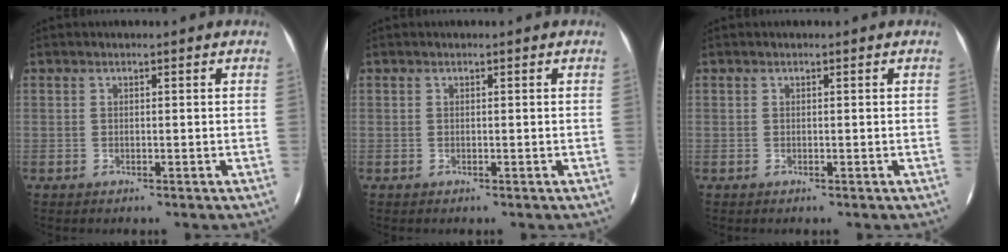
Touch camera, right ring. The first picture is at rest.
{"total": 0.0}
{"total": 0.0}